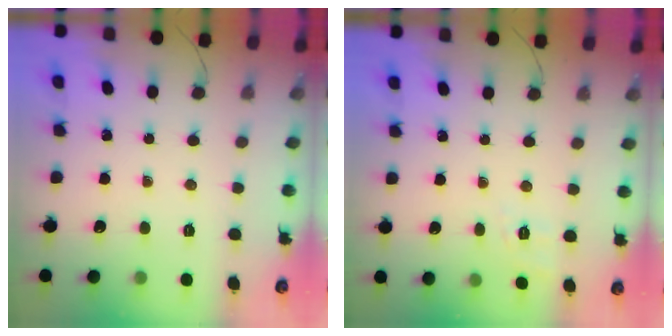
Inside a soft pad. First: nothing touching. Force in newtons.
{"total": 2.1, "press": 0.5, "slide": 2.0}